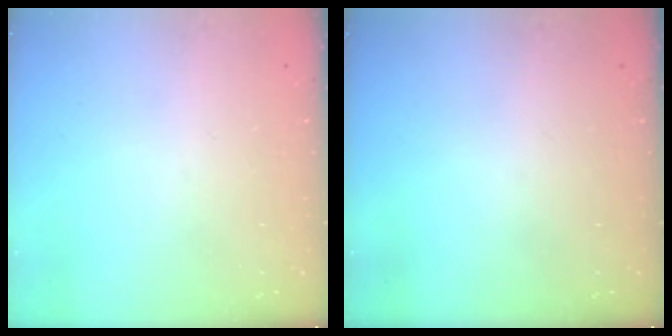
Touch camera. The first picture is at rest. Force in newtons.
{"total": 0.0}